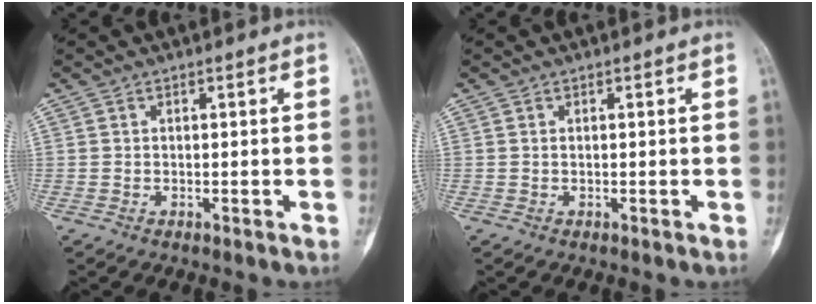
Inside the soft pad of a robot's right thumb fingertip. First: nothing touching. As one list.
[{"total": 0.0}]